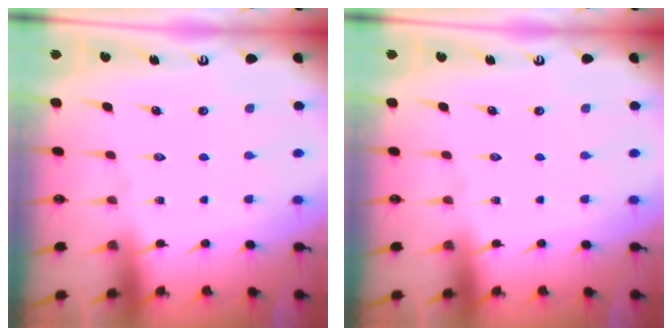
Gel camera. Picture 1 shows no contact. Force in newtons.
{"total": 0.0}